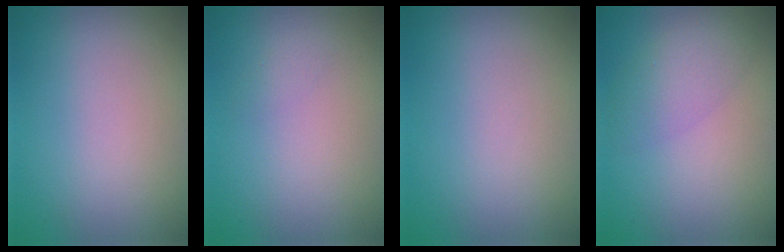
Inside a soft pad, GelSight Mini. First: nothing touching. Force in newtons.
{"total": 0.6, "press": 0.5, "slide": 0.1}
{"total": 0.0}
{"total": 2.7, "press": 2.7, "slide": 0.2}